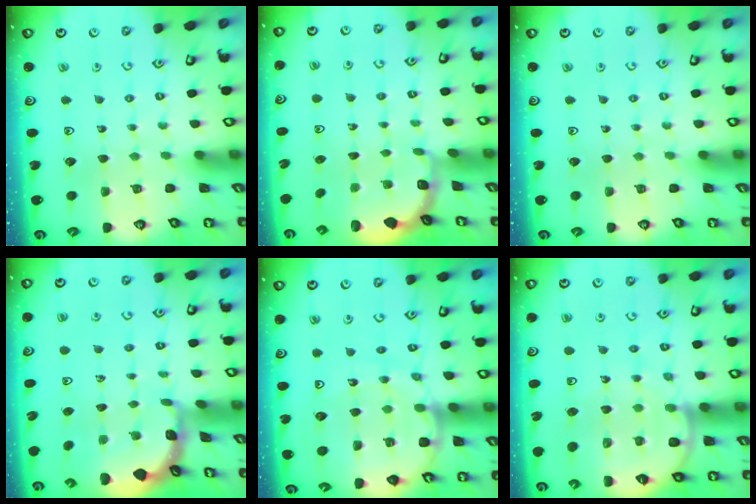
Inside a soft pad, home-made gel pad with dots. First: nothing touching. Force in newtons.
{"total": 1.9, "press": 1.8, "slide": 0.7}
{"total": 0.0}
{"total": 1.5, "press": 1.5, "slide": 0.1}
{"total": 13.7, "press": 13.6, "slide": 1.7}
{"total": 8.8, "press": 8.5, "slide": 2.2}